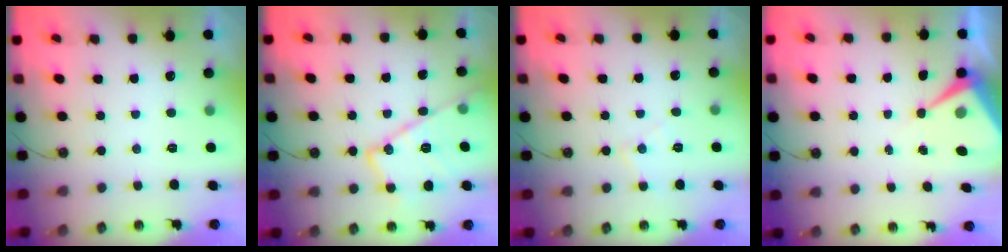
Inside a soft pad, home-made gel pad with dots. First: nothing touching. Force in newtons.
{"total": 16.9, "press": 16.8, "slide": 1.0}
{"total": 6.0, "press": 6.0, "slide": 0.5}
{"total": 7.9, "press": 7.9, "slide": 0.6}